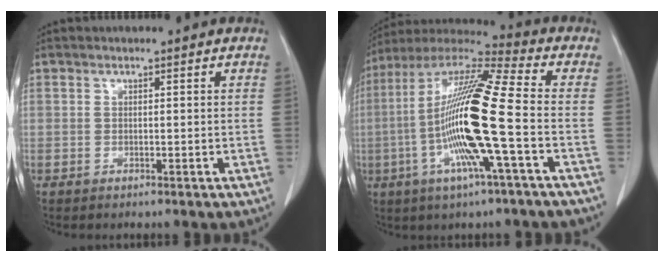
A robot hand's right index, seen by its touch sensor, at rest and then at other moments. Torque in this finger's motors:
{"motor_torque": [2.14, 0.00, 0.63, 0.21]}